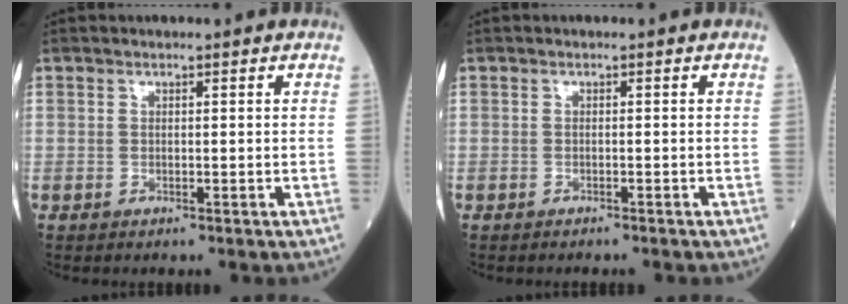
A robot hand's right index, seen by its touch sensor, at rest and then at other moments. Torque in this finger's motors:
{"motor_torque": [-0.30, -0.24, -0.03, -0.04]}